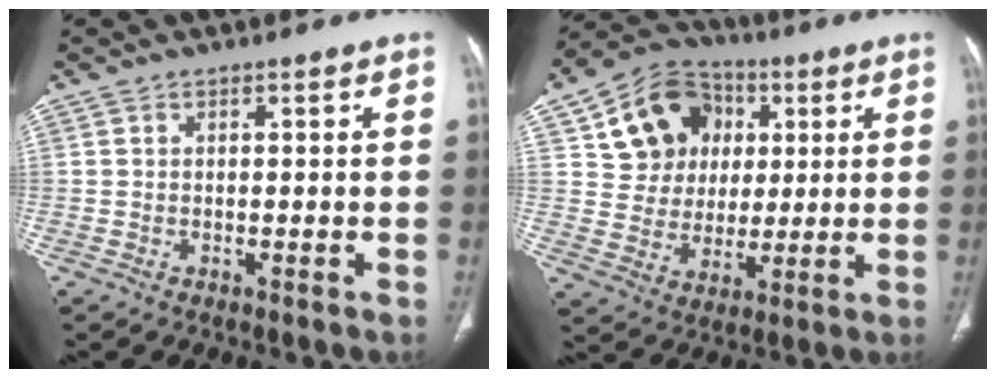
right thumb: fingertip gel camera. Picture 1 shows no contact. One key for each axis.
{"total": 15.4, "fx": 4.9, "fy": 13.0, "fz": 6.6, "tx": -0.074, "ty": 0.004, "tz": 0.088}